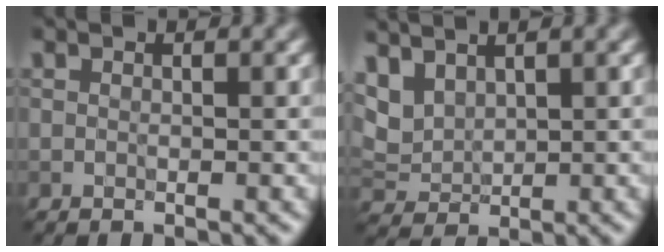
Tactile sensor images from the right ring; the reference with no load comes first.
{"total": 3.3, "force": [2.4, 1.7, 1.5], "torque": [-0.039, 0.004, 0.050]}